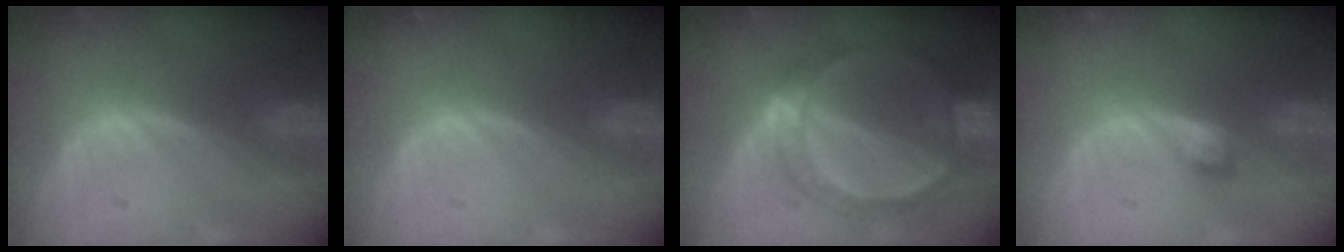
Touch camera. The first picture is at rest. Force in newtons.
{"total": 0.0}
{"total": 7.1, "press": 7.0, "slide": 0.5}
{"total": 1.8, "press": 1.7, "slide": 0.3}